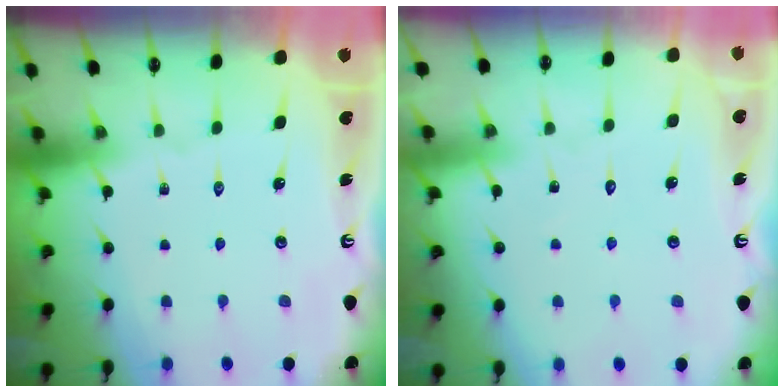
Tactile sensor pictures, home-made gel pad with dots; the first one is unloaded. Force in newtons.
{"total": 5.5, "press": 5.4, "slide": 0.5}